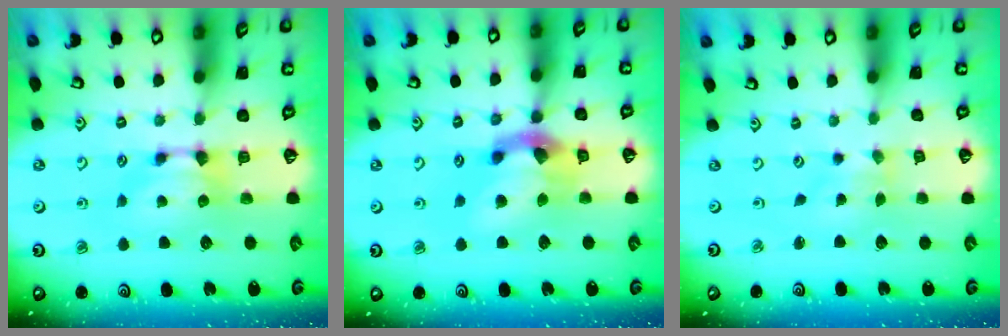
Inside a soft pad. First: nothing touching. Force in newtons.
{"total": 6.5, "press": 6.1, "slide": 2.4}
{"total": 3.5, "press": 3.3, "slide": 0.9}